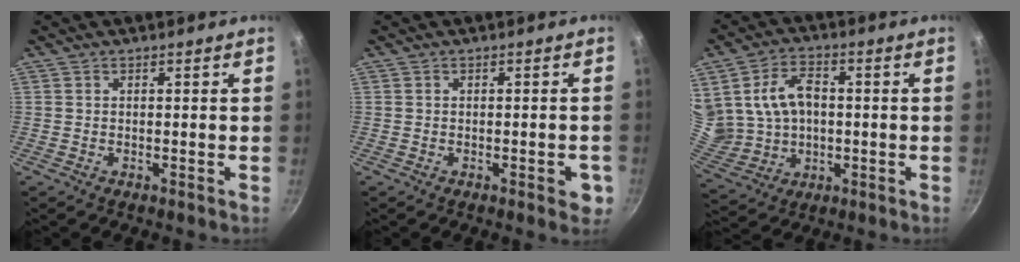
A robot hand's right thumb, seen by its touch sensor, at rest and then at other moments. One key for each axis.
{"total": 3.2, "fx": -1.2, "fy": 1.2, "fz": 2.7, "tx": -0.023, "ty": 0.002, "tz": -0.017}
{"total": 14.5, "fx": 2.0, "fy": 11.0, "fz": 9.2, "tx": -0.163, "ty": 0.004, "tz": 0.054}